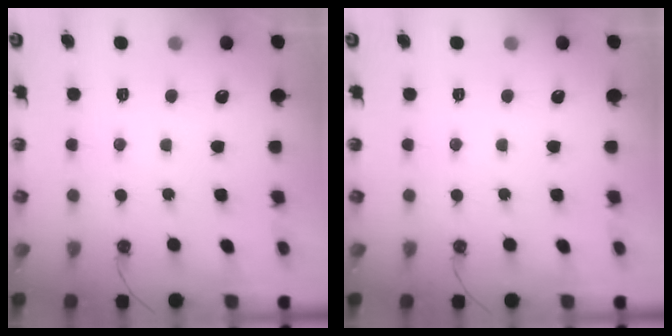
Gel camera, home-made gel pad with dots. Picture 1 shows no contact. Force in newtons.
{"total": 0.0}